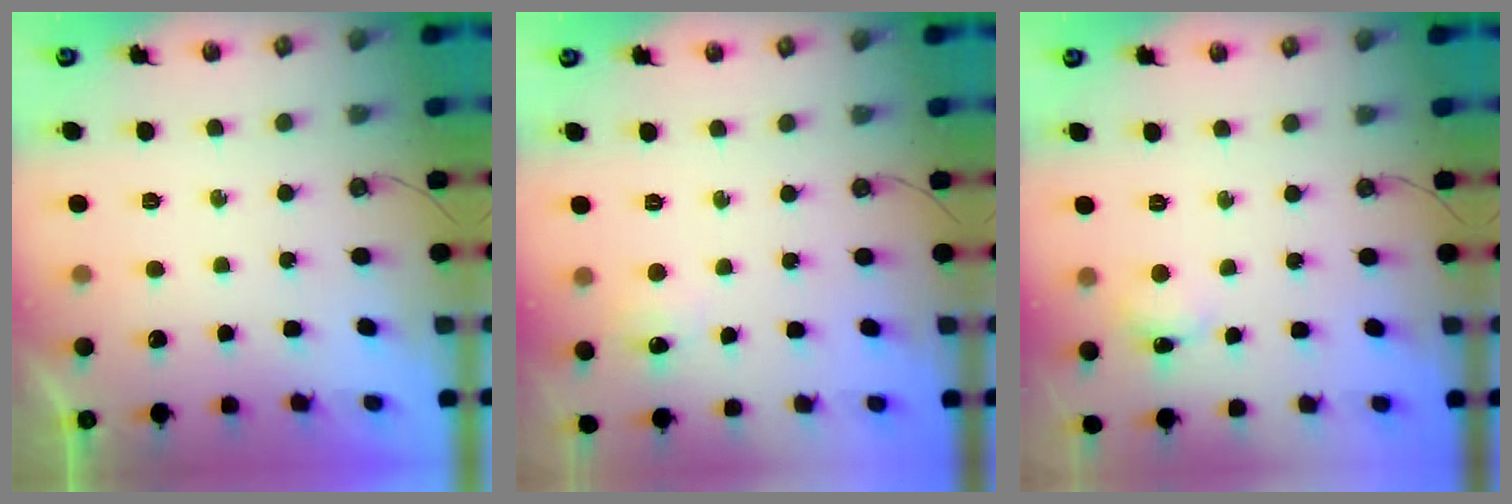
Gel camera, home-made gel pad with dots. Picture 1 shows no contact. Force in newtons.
{"total": 5.8, "press": 5.7, "slide": 0.8}
{"total": 3.5, "press": 3.4, "slide": 0.7}